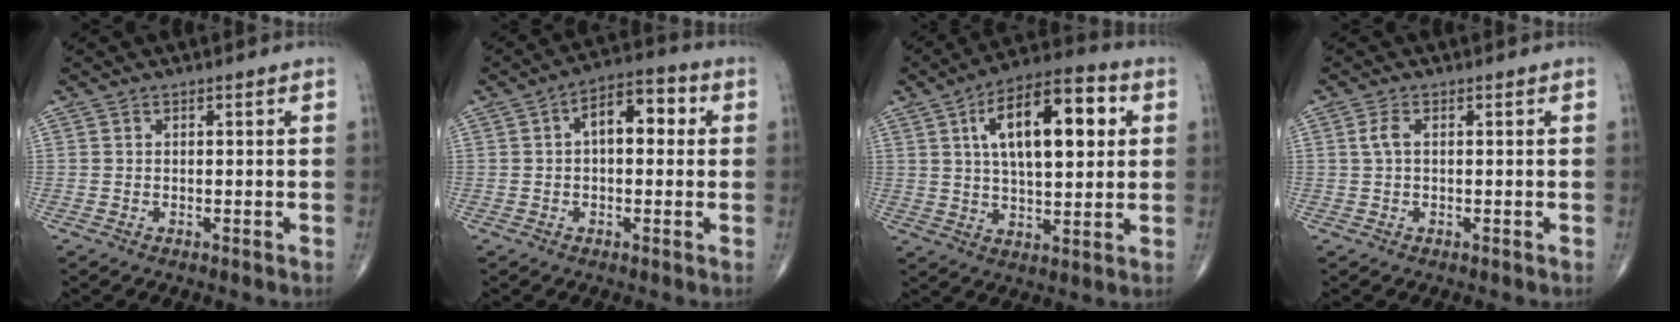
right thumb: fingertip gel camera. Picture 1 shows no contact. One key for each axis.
{"total": 8.5, "fx": 1.4, "fy": 4.6, "fz": 7.1, "tx": -0.087, "ty": 0.028, "tz": 0.012}
{"total": 17.6, "fx": 4.8, "fy": 7.7, "fz": 15.1, "tx": -0.222, "ty": 0.009, "tz": 0.072}
{"total": 1.9, "fx": 0.3, "fy": 0.9, "fz": 1.7, "tx": -0.043, "ty": 0.004, "tz": 0.006}